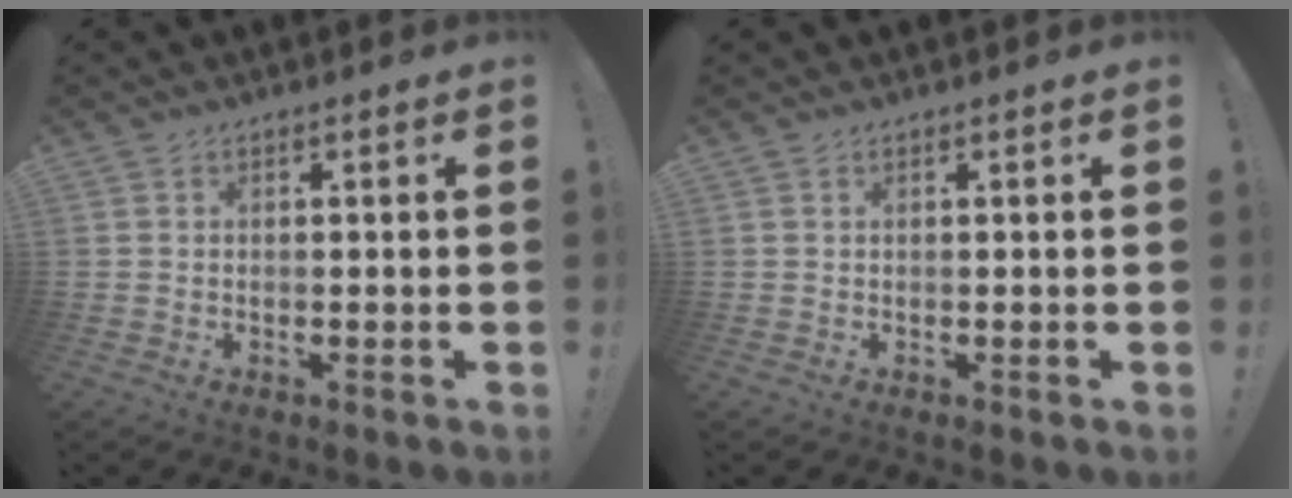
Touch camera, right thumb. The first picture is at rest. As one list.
[{"total": 0.0}]